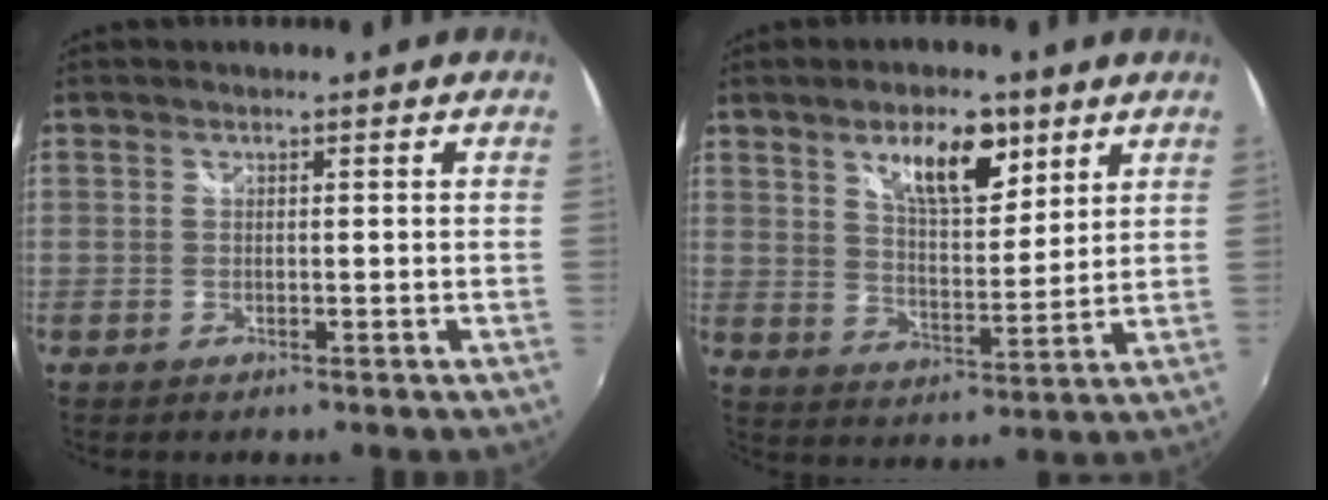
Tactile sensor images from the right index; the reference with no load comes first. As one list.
[{"total": 10.6, "force": [6.0, 4.2, 7.7], "torque": [-0.116, 0.002, 0.102]}]